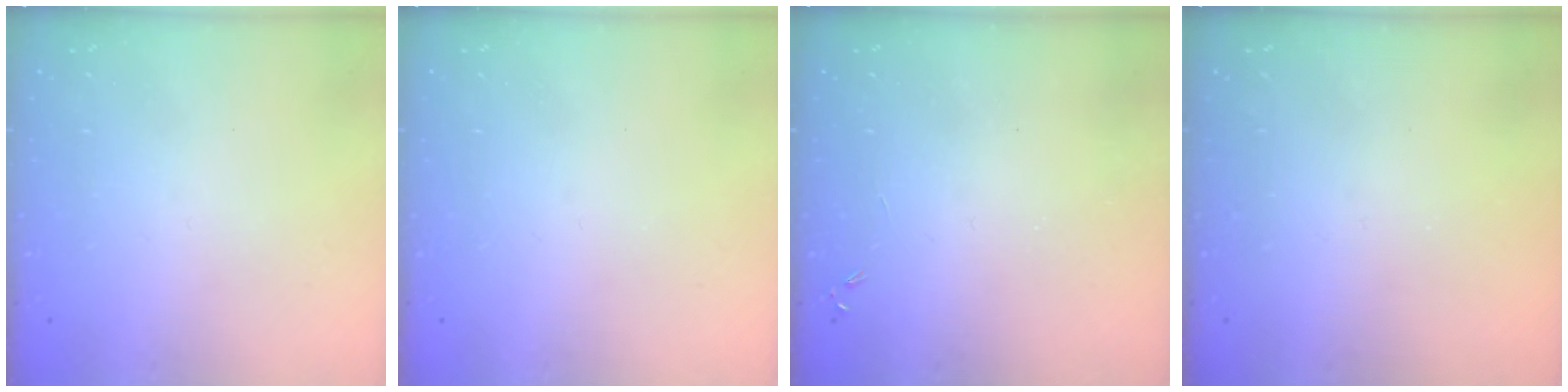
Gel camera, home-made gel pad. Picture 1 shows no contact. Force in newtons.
{"total": 0.0}
{"total": 0.0}
{"total": 0.0}